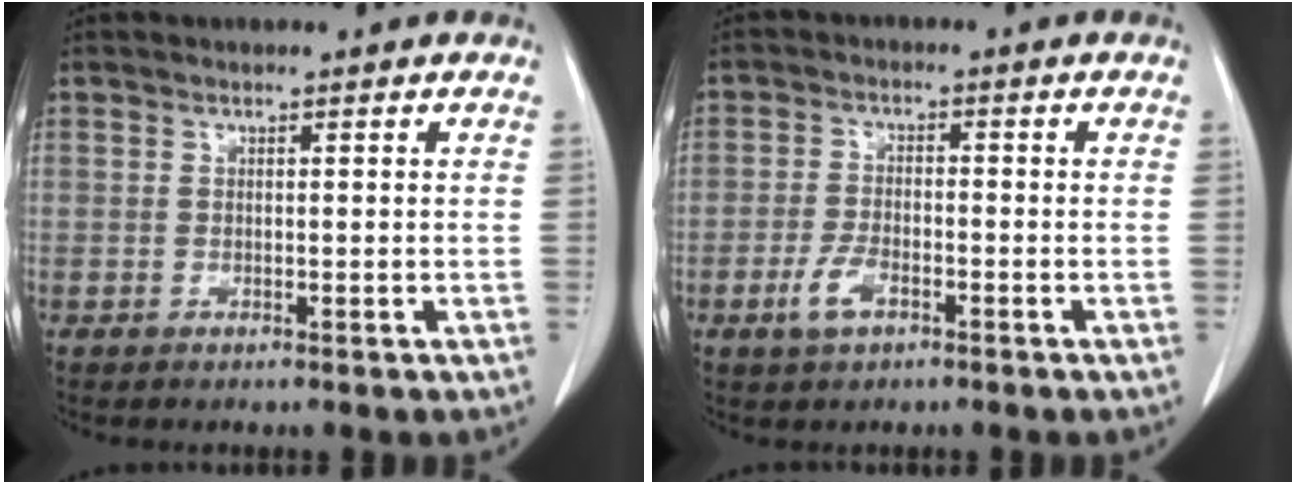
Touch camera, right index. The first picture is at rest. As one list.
[{"total": 4.1, "force": [-2.1, 1.9, 3.0], "torque": [-0.064, 0.000, -0.037]}]